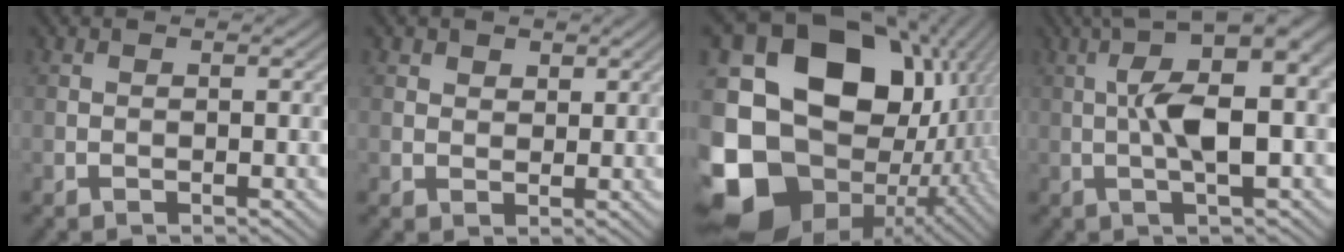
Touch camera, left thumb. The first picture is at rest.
{"total": 2.5, "force": [1.3, 2.0, 0.7], "torque": [-0.022, -0.006, 0.023]}
{"total": 22.0, "force": [-3.0, 17.8, 12.6], "torque": [-0.295, -0.038, -0.021]}
{"total": 9.7, "force": [1.2, 2.7, 9.3], "torque": [-0.164, 0.023, 0.014]}